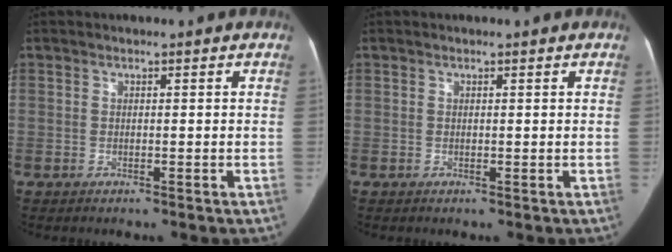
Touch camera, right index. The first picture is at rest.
{"total": 0.0}